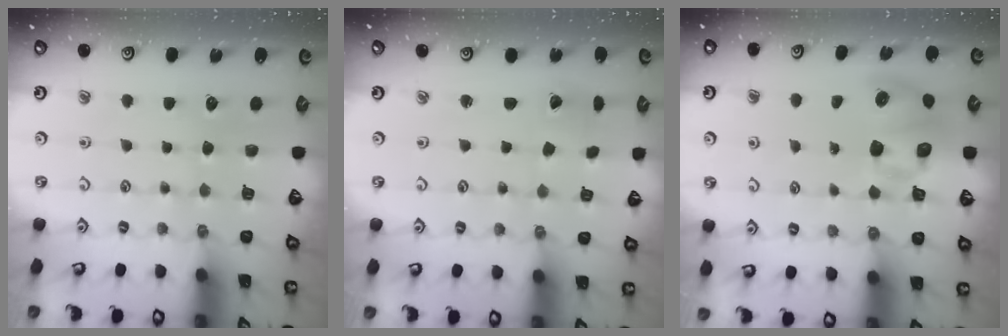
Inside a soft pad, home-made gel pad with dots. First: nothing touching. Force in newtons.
{"total": 2.0, "press": 2.0, "slide": 0.2}
{"total": 9.4, "press": 9.2, "slide": 1.7}